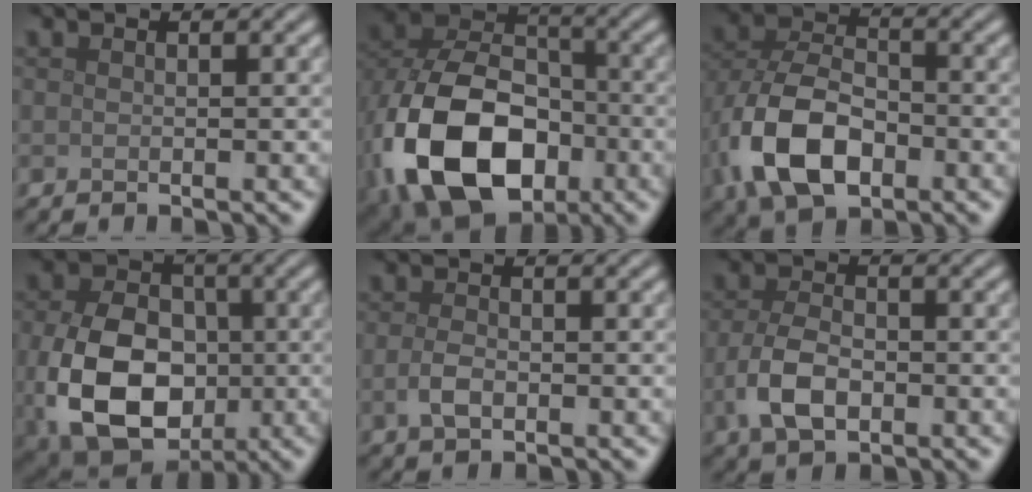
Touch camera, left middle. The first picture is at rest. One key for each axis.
{"total": 15.5, "fx": -5.2, "fy": 10.4, "fz": 10.2, "tx": -0.215, "ty": -0.036, "tz": -0.095}
{"total": 9.2, "fx": -3.3, "fy": 5.7, "fz": 6.5, "tx": -0.147, "ty": -0.006, "tz": -0.072}
{"total": 11.3, "fx": -1.7, "fy": 8.2, "fz": 7.7, "tx": -0.166, "ty": -0.030, "tz": -0.028}
{"total": 1.9, "fx": -0.5, "fy": 1.0, "fz": 1.5, "tx": -0.034, "ty": -0.003, "tz": -0.012}
{"total": 4.4, "fx": -1.3, "fy": 2.6, "fz": 3.3, "tx": -0.073, "ty": -0.004, "tz": -0.028}